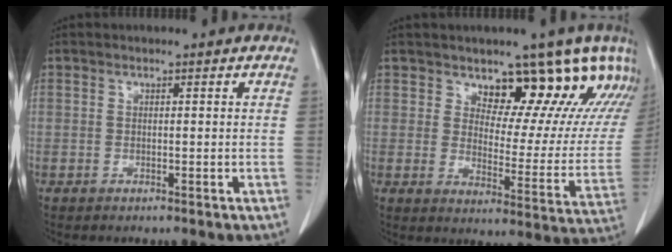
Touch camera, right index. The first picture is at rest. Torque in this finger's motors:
{"motor_torque": [0.95, 0.69, 0.30, 0.03]}